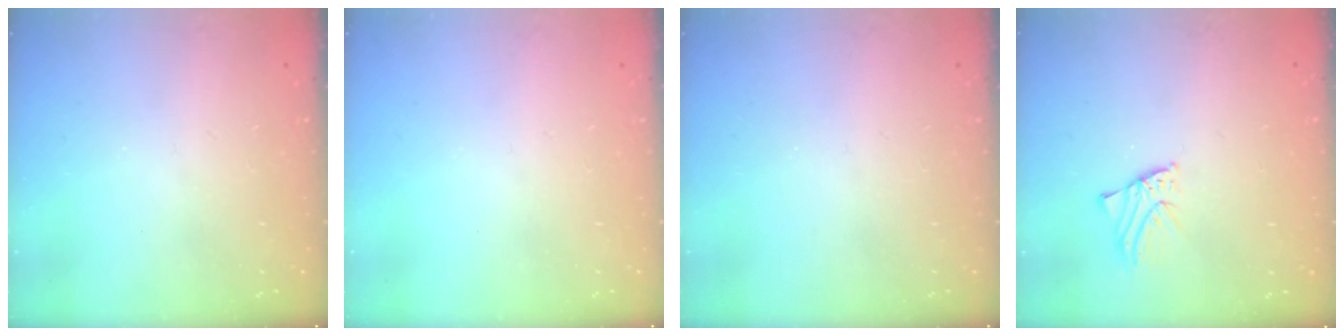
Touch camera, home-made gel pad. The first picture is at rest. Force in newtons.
{"total": 0.0}
{"total": 0.0}
{"total": 1.9, "press": 1.9, "slide": 0.0}